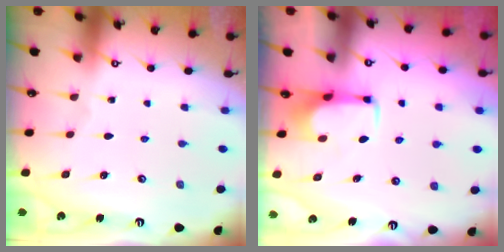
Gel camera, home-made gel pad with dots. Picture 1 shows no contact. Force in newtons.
{"total": 2.0, "press": 2.0, "slide": 0.2}